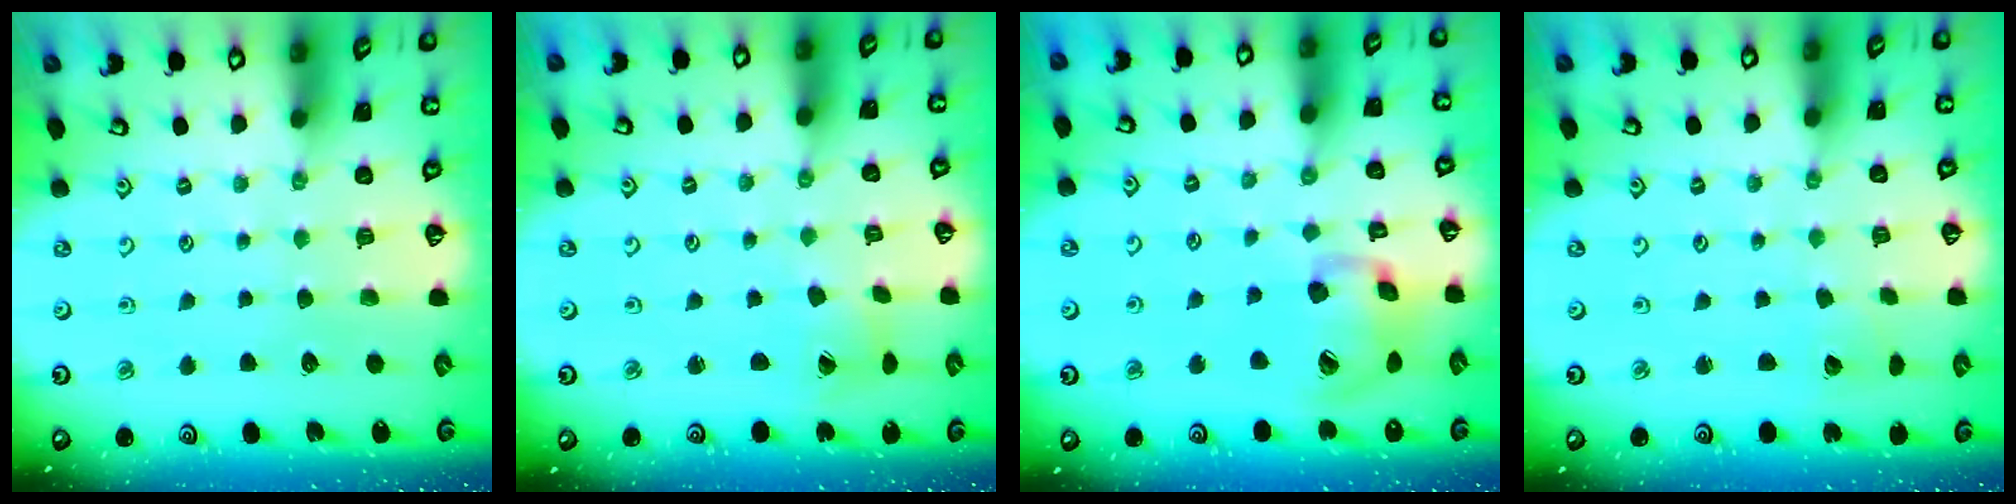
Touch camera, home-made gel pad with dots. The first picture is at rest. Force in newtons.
{"total": 2.5, "press": 2.5, "slide": 0.4}
{"total": 15.6, "press": 15.4, "slide": 2.3}
{"total": 2.1, "press": 2.1, "slide": 0.2}